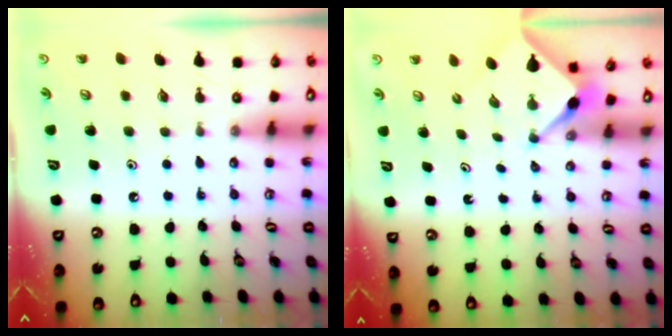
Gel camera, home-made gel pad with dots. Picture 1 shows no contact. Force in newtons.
{"total": 3.1, "press": 3.1, "slide": 0.4}